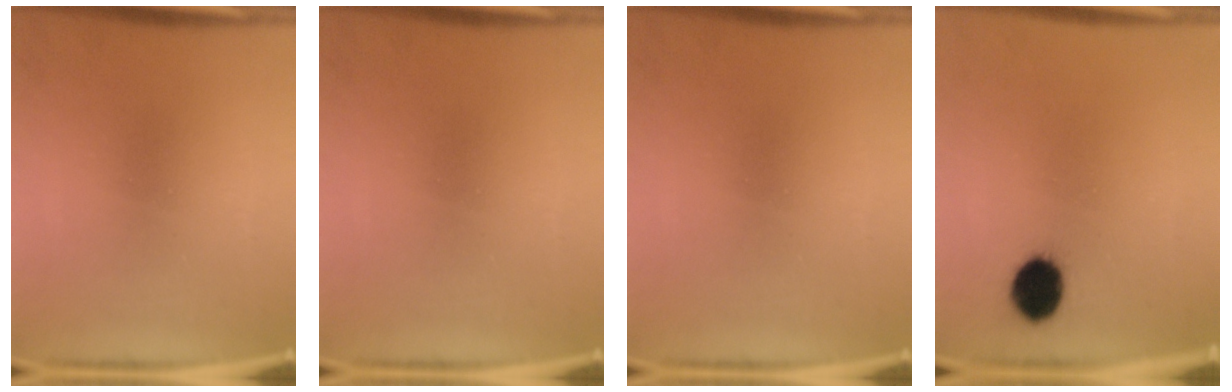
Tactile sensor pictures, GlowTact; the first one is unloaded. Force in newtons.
{"total": 0.0}
{"total": 0.0}
{"total": 8.0}